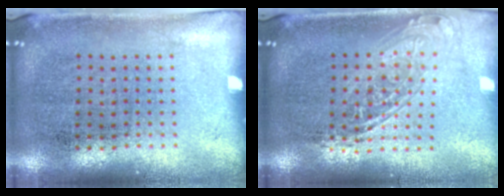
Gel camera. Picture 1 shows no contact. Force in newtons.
{"total": 1.7, "press": 1.4, "slide": 1.0}